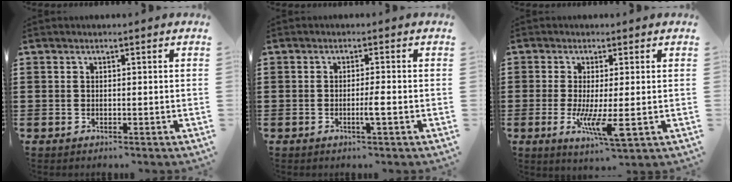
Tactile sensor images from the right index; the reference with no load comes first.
{"total": 2.5, "force": [-0.8, -0.1, 2.3], "torque": [-0.038, -0.002, -0.017]}
{"total": 6.4, "force": [-1.5, 1.2, 6.1], "torque": [-0.122, -0.021, -0.026]}